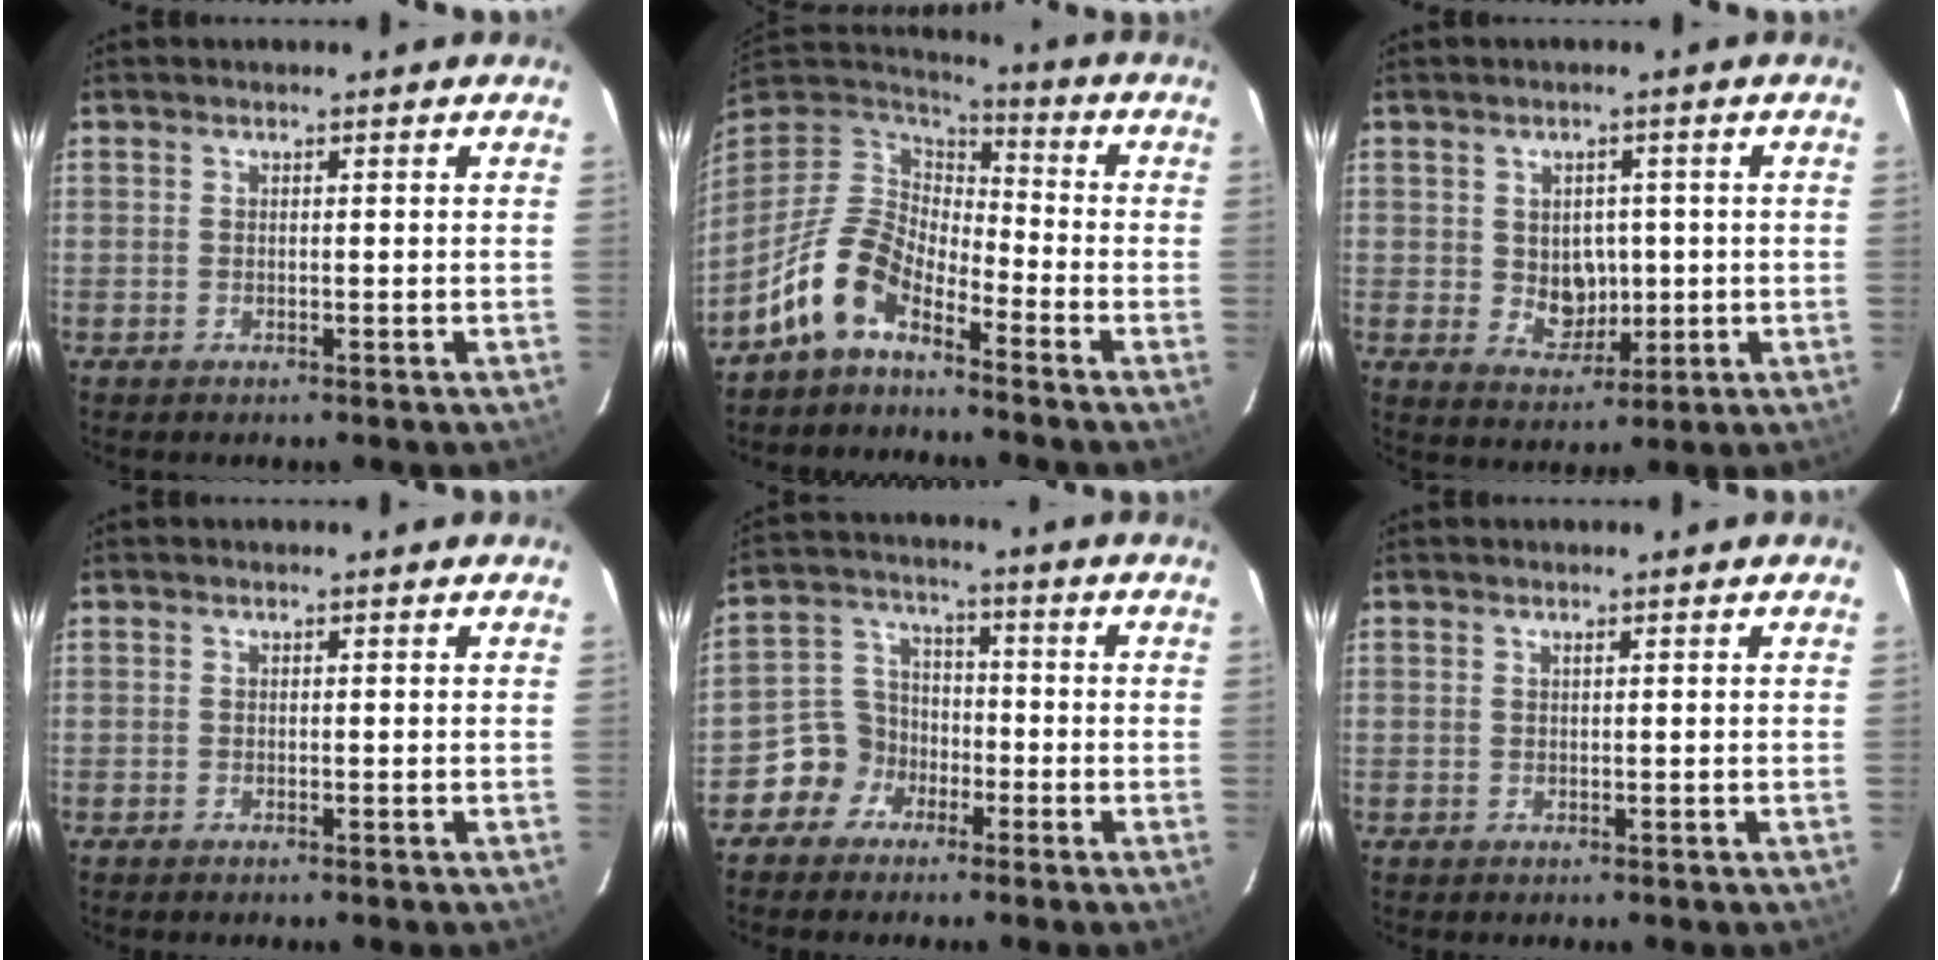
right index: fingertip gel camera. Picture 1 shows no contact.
{"total": 11.4, "force": [-7.4, 5.4, 6.7], "torque": [-0.138, 0.014, -0.152]}
{"total": 5.9, "force": [0.1, 5.1, 3.0], "torque": [-0.055, 0.001, 0.016]}
{"total": 0.0}
{"total": 7.1, "force": [-3.9, 5.8, 0.6], "torque": [-0.016, 0.038, -0.079]}
{"total": 0.0}